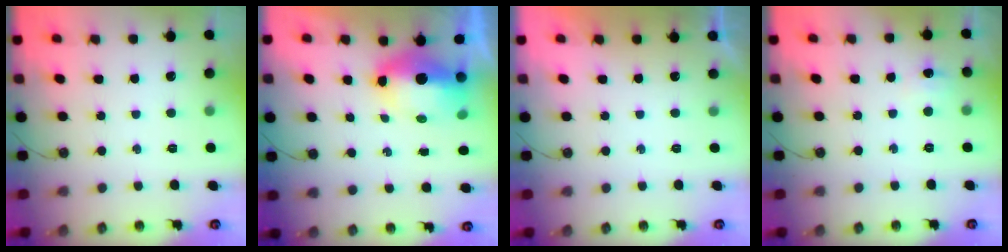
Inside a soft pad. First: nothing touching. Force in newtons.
{"total": 8.3, "press": 8.2, "slide": 1.0}
{"total": 0.0}
{"total": 4.3, "press": 4.3, "slide": 0.5}